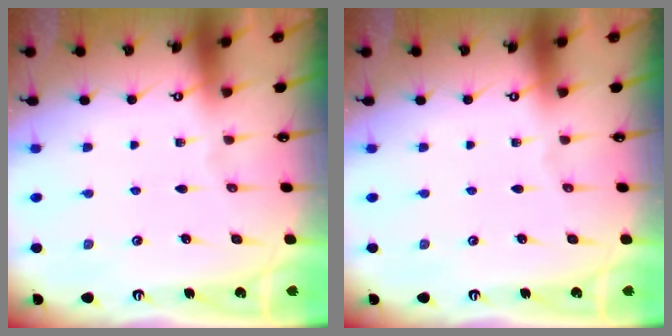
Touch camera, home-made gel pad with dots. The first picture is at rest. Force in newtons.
{"total": 0.0}